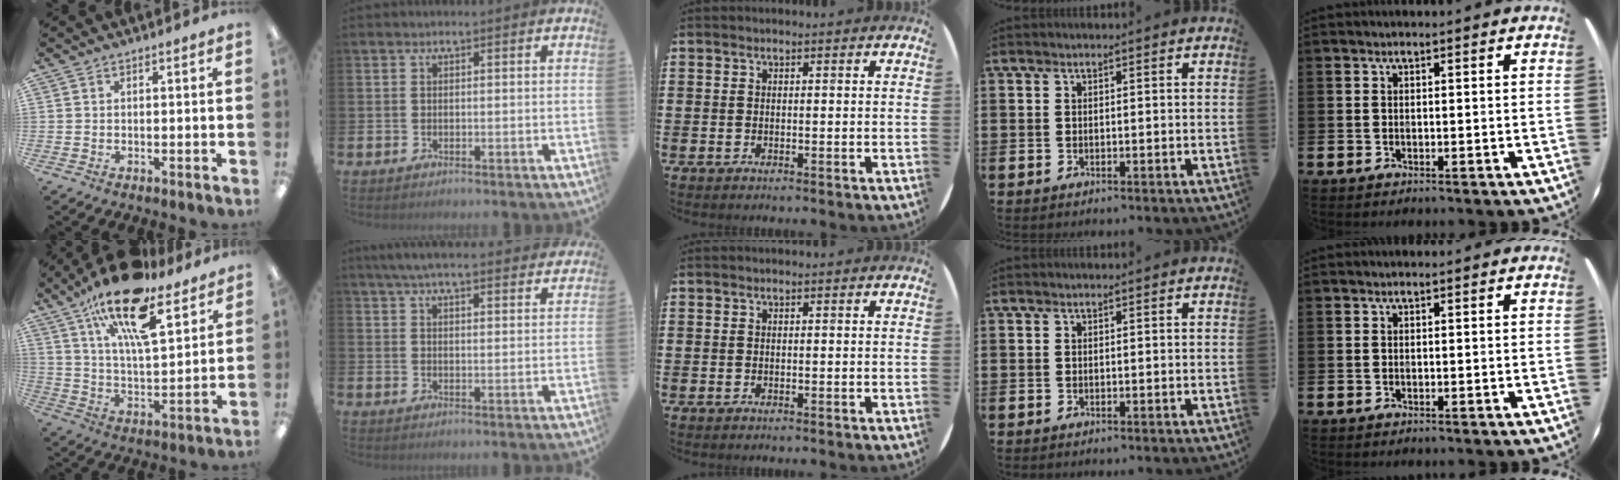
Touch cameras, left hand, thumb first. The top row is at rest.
{"thumb": {"total": 20.3, "force": [13.9, 6.9, 13.1], "torque": [-0.223, -0.080, 0.237]}, "index": {"total": 5.8, "force": [5.5, 0.6, 1.7], "torque": [-0.046, -0.024, 0.100]}}